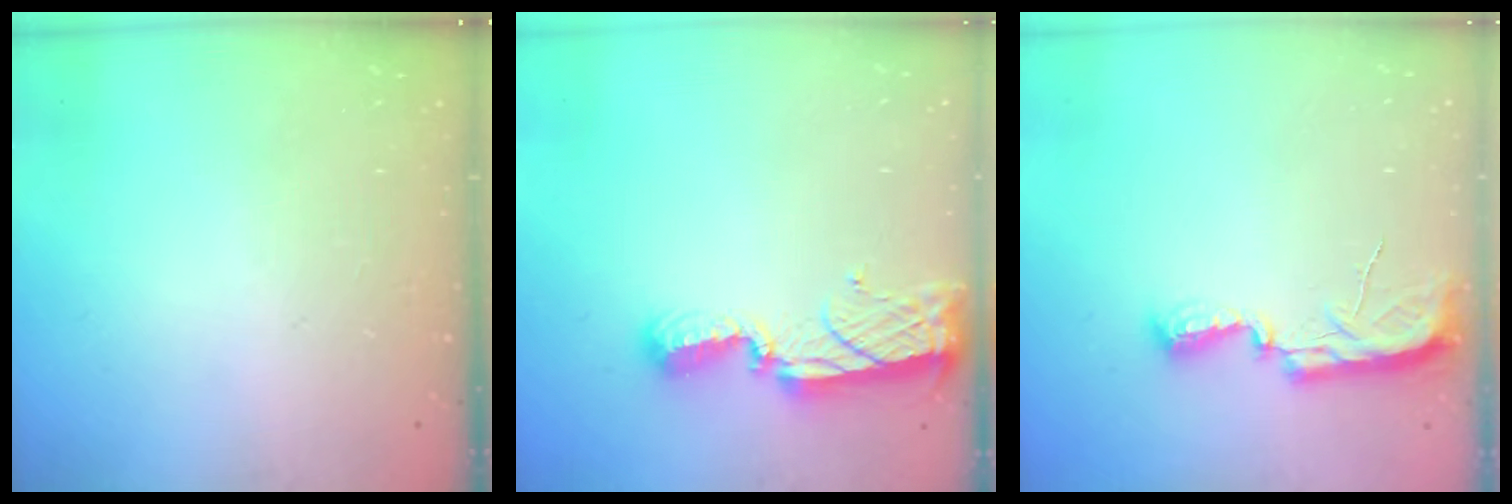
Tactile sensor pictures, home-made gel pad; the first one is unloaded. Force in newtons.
{"total": 8.7, "press": 8.7, "slide": 0.7}
{"total": 7.7, "press": 7.7, "slide": 0.8}